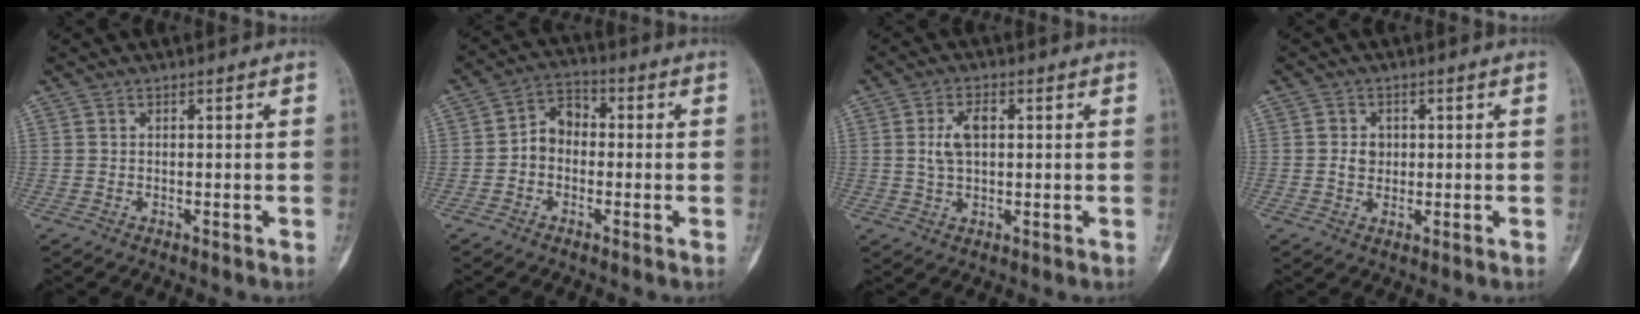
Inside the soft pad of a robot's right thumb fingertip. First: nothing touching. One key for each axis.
{"total": 6.0, "fx": -0.9, "fy": 4.7, "fz": 3.6, "tx": -0.040, "ty": 0.026, "tz": -0.031}
{"total": 5.3, "fx": 0.9, "fy": 2.9, "fz": 4.3, "tx": -0.085, "ty": 0.005, "tz": 0.017}
{"total": 3.0, "fx": 0.3, "fy": 2.6, "fz": 1.5, "tx": -0.008, "ty": 0.004, "tz": 0.005}